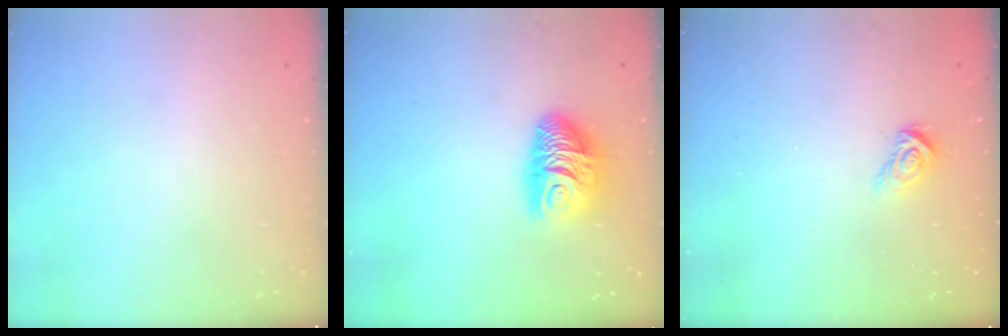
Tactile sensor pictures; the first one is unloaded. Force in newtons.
{"total": 10.2, "press": 10.2, "slide": 0.6}
{"total": 6.0, "press": 6.0, "slide": 0.3}